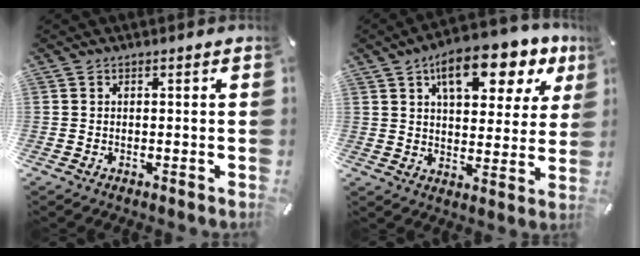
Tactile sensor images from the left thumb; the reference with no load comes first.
{"total": 14.3, "force": [8.4, 7.1, 9.1], "torque": [-0.111, -0.043, 0.136]}